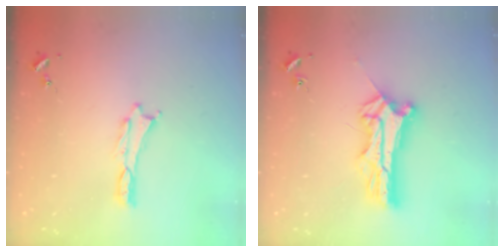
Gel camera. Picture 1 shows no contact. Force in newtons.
{"total": 9.6, "press": 9.6, "slide": 0.8}